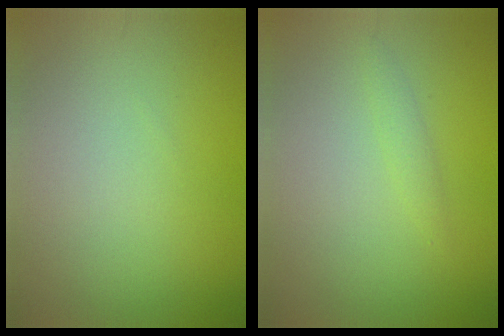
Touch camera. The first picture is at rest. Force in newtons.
{"total": 1.0, "press": 1.0, "slide": 0.1}